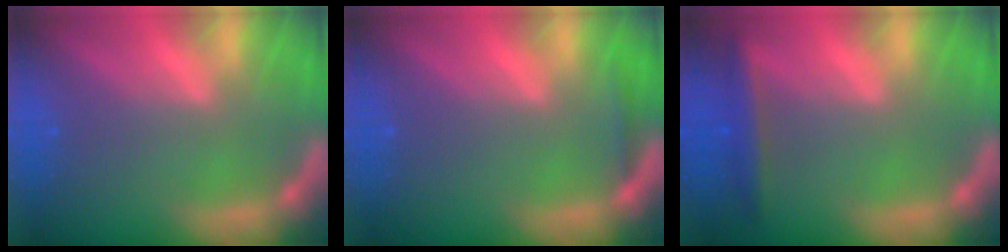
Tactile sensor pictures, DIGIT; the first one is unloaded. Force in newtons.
{"total": 0.9}
{"total": 2.9}